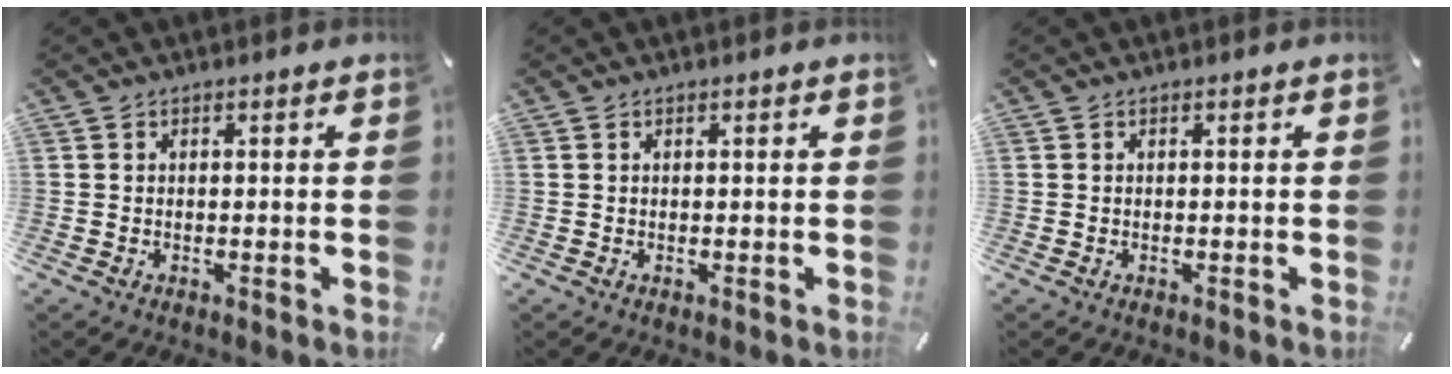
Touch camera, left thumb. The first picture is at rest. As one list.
[{"total": 0.0}, {"total": 0.0}]